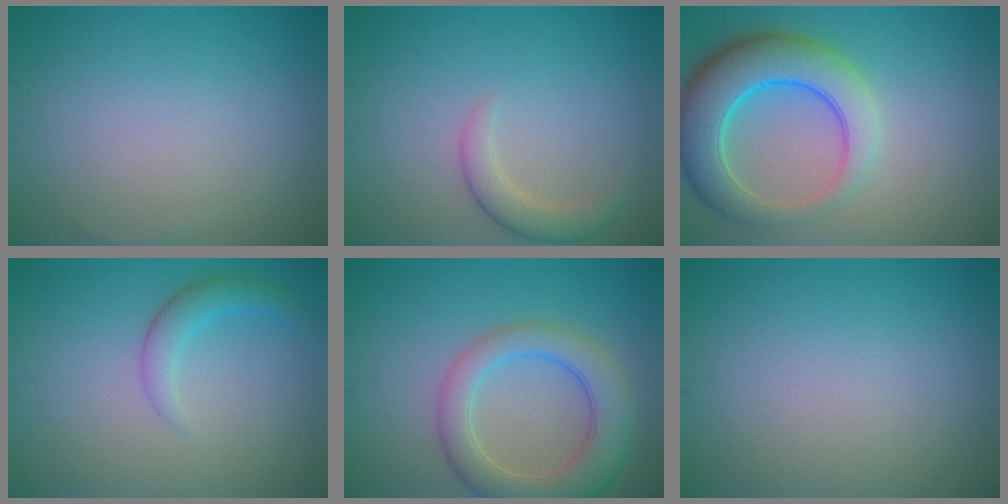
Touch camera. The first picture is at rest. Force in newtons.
{"total": 2.4, "press": 2.4, "slide": 0.3}
{"total": 7.9, "press": 7.9, "slide": 0.3}
{"total": 2.2, "press": 2.2, "slide": 0.0}
{"total": 6.0, "press": 6.0, "slide": 0.3}
{"total": 0.0}